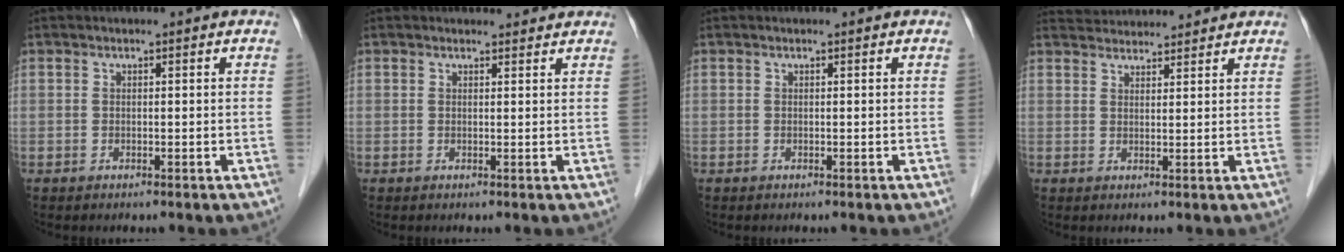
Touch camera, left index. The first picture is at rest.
{"total": 2.5, "force": [2.4, 0.6, 0.2], "torque": [-0.007, 0.005, 0.026]}
{"total": 0.0}
{"total": 7.6, "force": [7.5, 0.9, 1.2], "torque": [-0.022, 0.034, 0.109]}